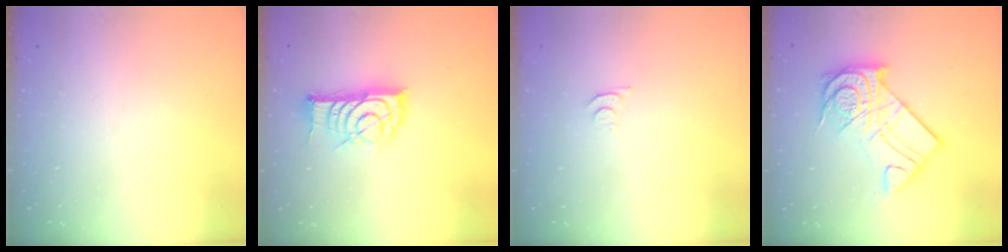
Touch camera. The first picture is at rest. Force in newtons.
{"total": 13.9, "press": 13.9, "slide": 0.6}
{"total": 3.2, "press": 3.2, "slide": 0.4}
{"total": 16.6, "press": 16.5, "slide": 1.4}